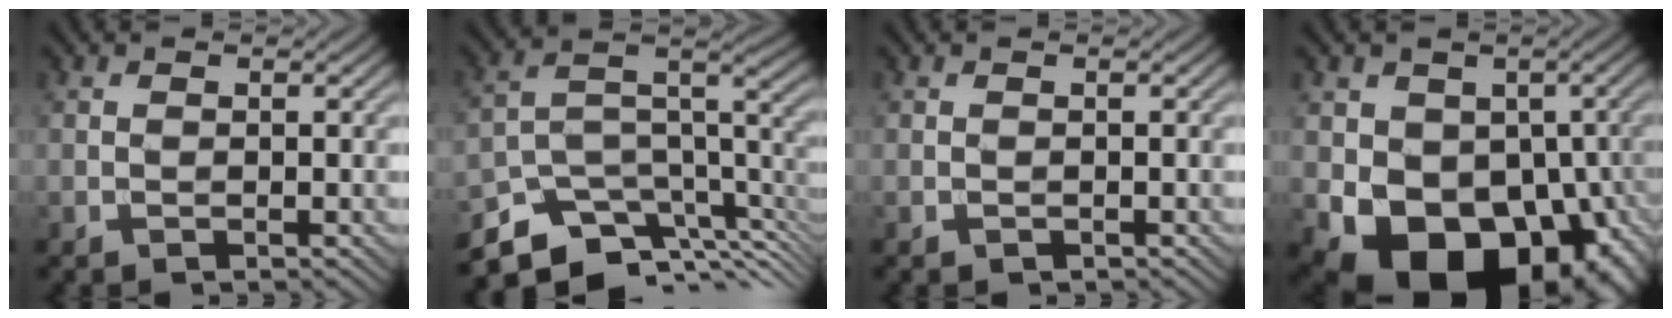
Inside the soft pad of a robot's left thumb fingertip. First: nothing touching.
{"total": 11.5, "force": [-8.1, 5.2, 6.3], "torque": [-0.138, -0.015, -0.126]}
{"total": 0.0}
{"total": 16.0, "force": [-5.1, 11.4, 10.0], "torque": [-0.157, -0.039, -0.079]}